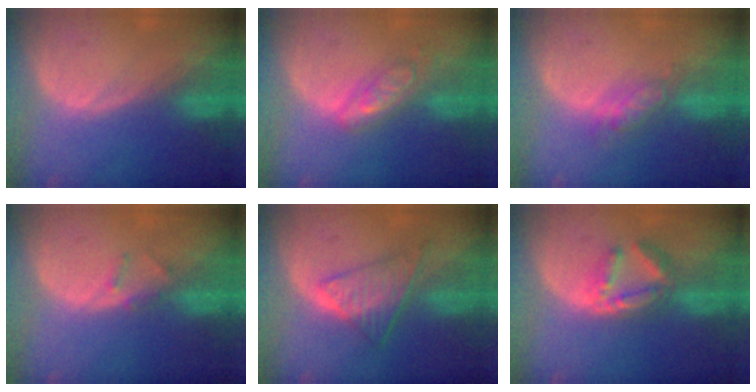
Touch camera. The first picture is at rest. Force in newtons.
{"total": 5.7, "press": 4.9, "slide": 2.9}
{"total": 4.6, "press": 4.1, "slide": 2.2}
{"total": 1.8, "press": 1.5, "slide": 0.9}
{"total": 7.2, "press": 6.3, "slide": 3.6}
{"total": 5.9, "press": 5.5, "slide": 1.9}